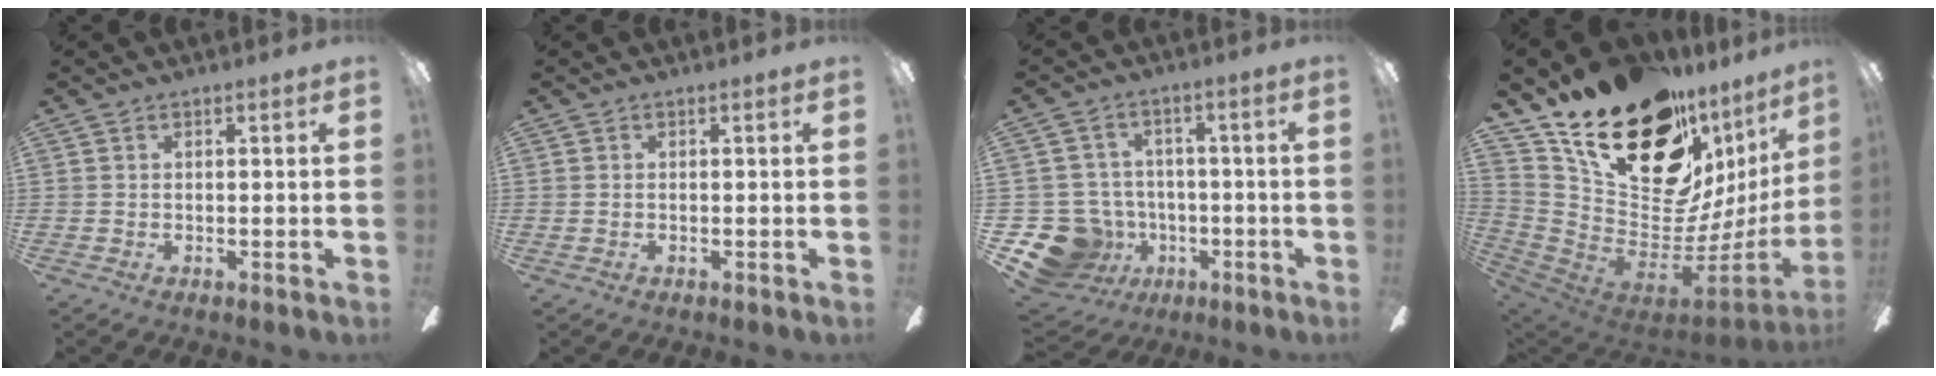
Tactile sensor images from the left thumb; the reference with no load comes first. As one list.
[{"total": 0.0}, {"total": 13.5, "force": [-5.2, 11.5, 4.9], "torque": [-0.134, 0.026, -0.082]}, {"total": 29.1, "force": [17.0, 15.2, 18.0], "torque": [-0.291, -0.104, 0.331]}]